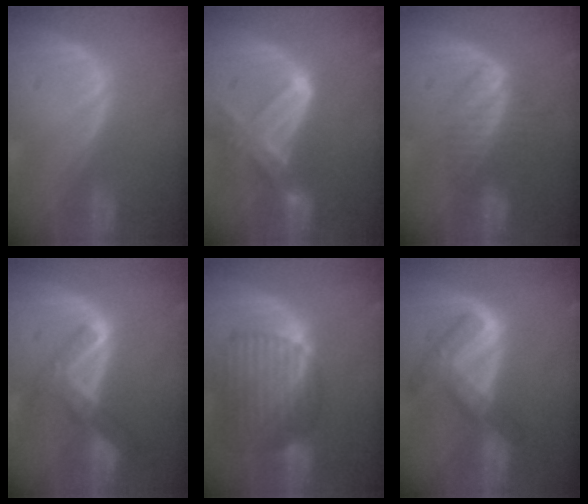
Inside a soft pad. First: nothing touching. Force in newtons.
{"total": 7.1, "press": 6.6, "slide": 2.8}
{"total": 6.6, "press": 5.6, "slide": 3.5}
{"total": 6.9, "press": 5.8, "slide": 3.7}
{"total": 10.6, "press": 9.1, "slide": 5.6}
{"total": 7.7, "press": 6.5, "slide": 4.1}